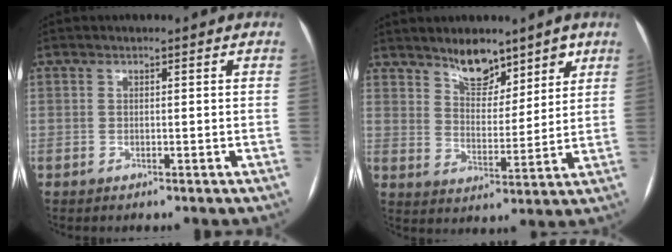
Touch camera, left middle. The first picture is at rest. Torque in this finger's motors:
{"motor_torque": [0.58, -0.55, 0.01, 0.09]}